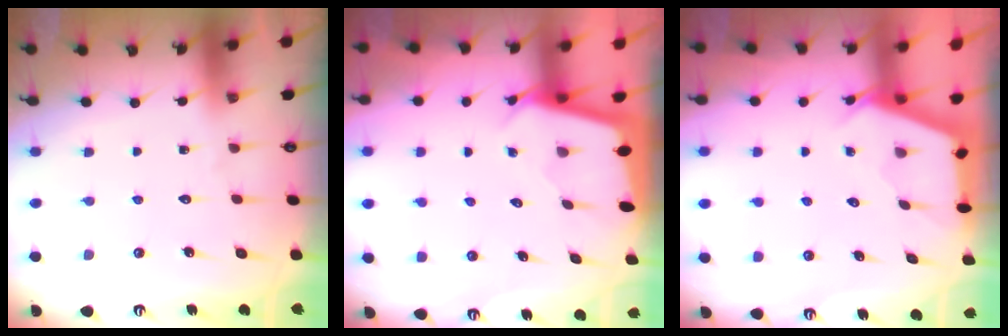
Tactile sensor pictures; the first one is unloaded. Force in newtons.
{"total": 2.4, "press": 2.4, "slide": 0.1}
{"total": 2.7, "press": 2.6, "slide": 0.3}